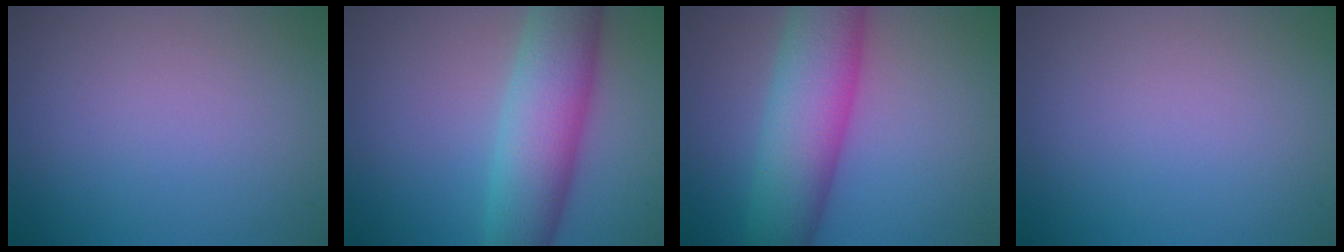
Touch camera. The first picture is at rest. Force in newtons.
{"total": 8.3, "press": 8.3, "slide": 0.1}
{"total": 9.9, "press": 9.9, "slide": 0.3}
{"total": 0.0}